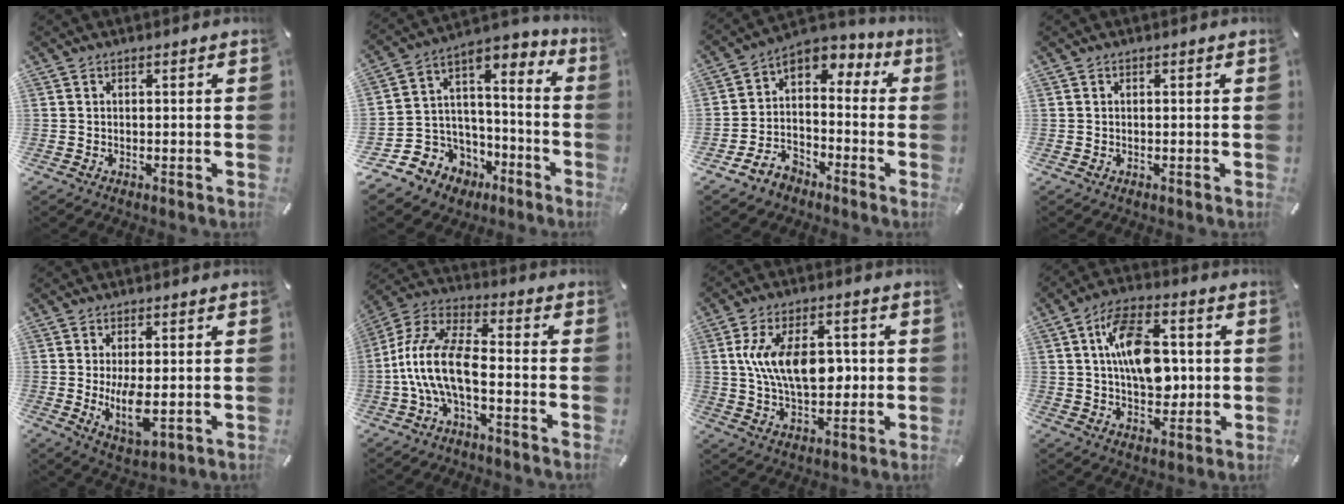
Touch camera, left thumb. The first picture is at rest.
{"total": 8.7, "force": [-0.7, 8.7, 0.5], "torque": [-0.020, -0.022, -0.001]}
{"total": 8.1, "force": [-2.8, 7.3, 1.9], "torque": [-0.049, 0.013, -0.046]}
{"total": 0.0}
{"total": 8.5, "force": [-0.4, 3.6, 7.7], "torque": [-0.156, -0.024, -0.008]}
{"total": 12.8, "force": [-3.9, 5.4, 10.9], "torque": [-0.229, 0.002, -0.071]}
{"total": 14.5, "force": [1.6, 8.2, 11.8], "torque": [-0.224, -0.001, 0.024]}
{"total": 15.0, "force": [1.6, 9.3, 11.6], "torque": [-0.201, 0.010, 0.028]}